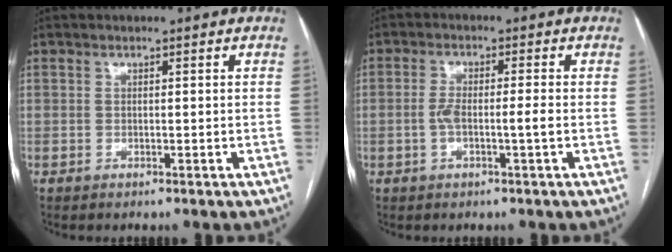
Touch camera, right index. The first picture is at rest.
{"total": 3.9, "force": [-0.9, 0.3, 3.8], "torque": [-0.076, 0.008, -0.015]}